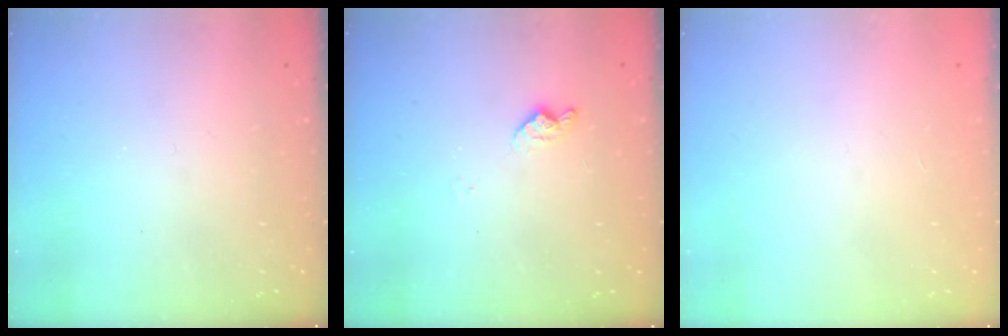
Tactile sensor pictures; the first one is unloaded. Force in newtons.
{"total": 8.6, "press": 8.5, "slide": 0.8}
{"total": 0.0}